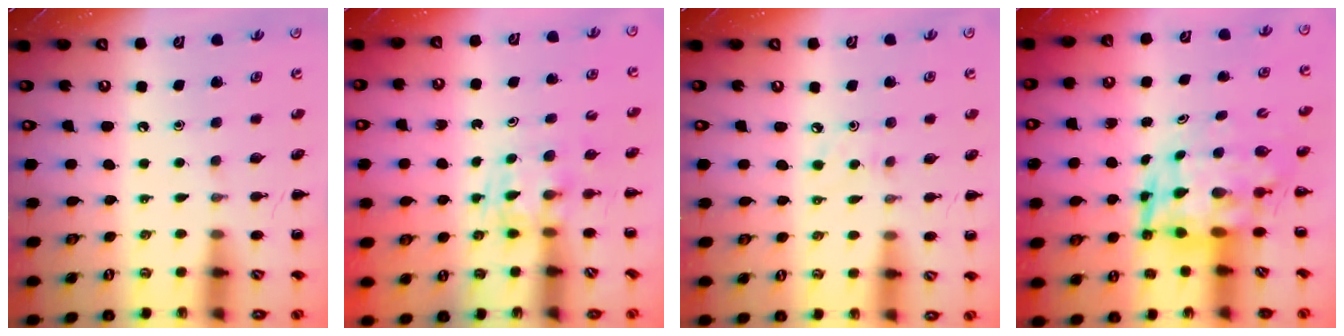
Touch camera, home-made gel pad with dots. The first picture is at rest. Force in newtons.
{"total": 2.4, "press": 2.2, "slide": 1.1}
{"total": 2.7, "press": 2.5, "slide": 0.9}
{"total": 5.3, "press": 5.0, "slide": 1.8}